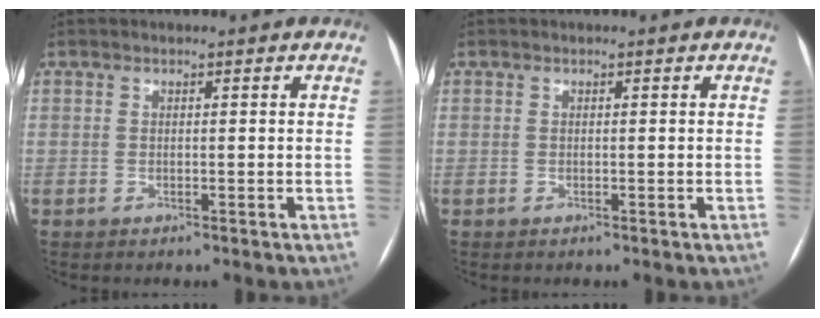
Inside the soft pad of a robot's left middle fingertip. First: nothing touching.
{"total": 0.0}